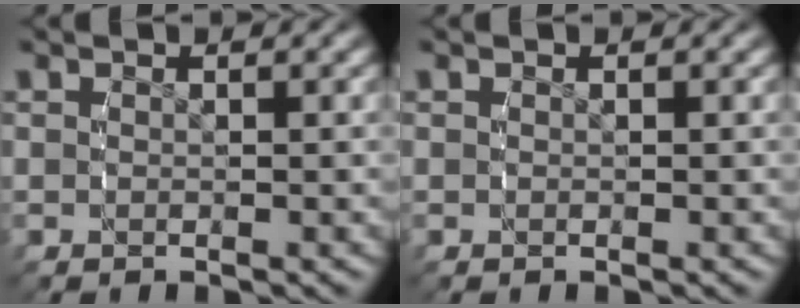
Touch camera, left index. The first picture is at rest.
{"total": 0.0}